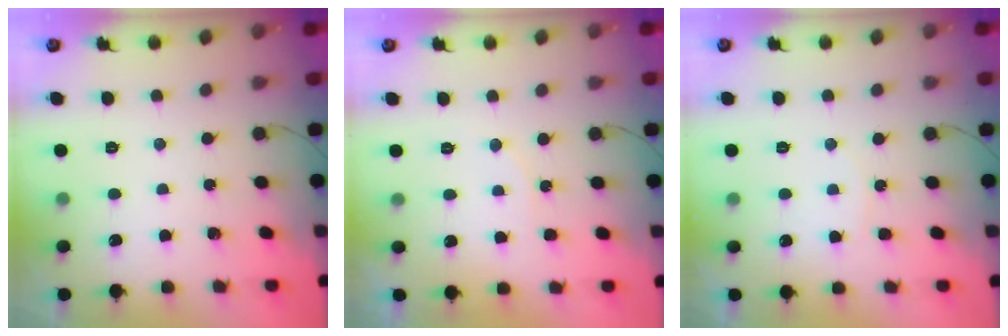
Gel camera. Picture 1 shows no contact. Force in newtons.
{"total": 4.5, "press": 4.5, "slide": 0.5}
{"total": 5.7, "press": 5.7, "slide": 0.1}